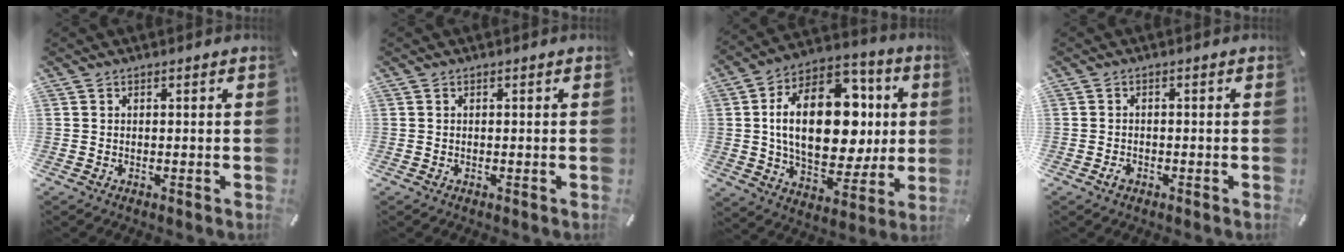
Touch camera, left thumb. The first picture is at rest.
{"total": 0.0}
{"total": 24.8, "force": [3.1, 15.5, 19.0], "torque": [-0.340, -0.009, 0.056]}
{"total": 1.6, "force": [-0.9, 1.0, 0.8], "torque": [-0.016, 0.004, -0.018]}